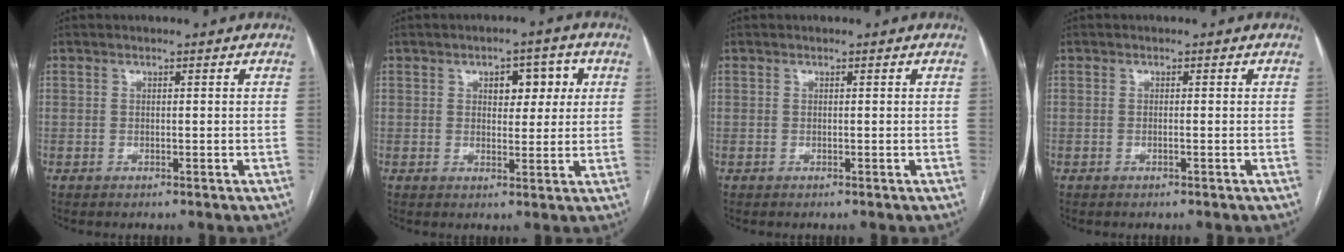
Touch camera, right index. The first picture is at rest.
{"total": 5.4, "force": [1.8, 2.9, 4.3], "torque": [-0.051, 0.015, 0.026]}
{"total": 0.0}
{"total": 0.0}